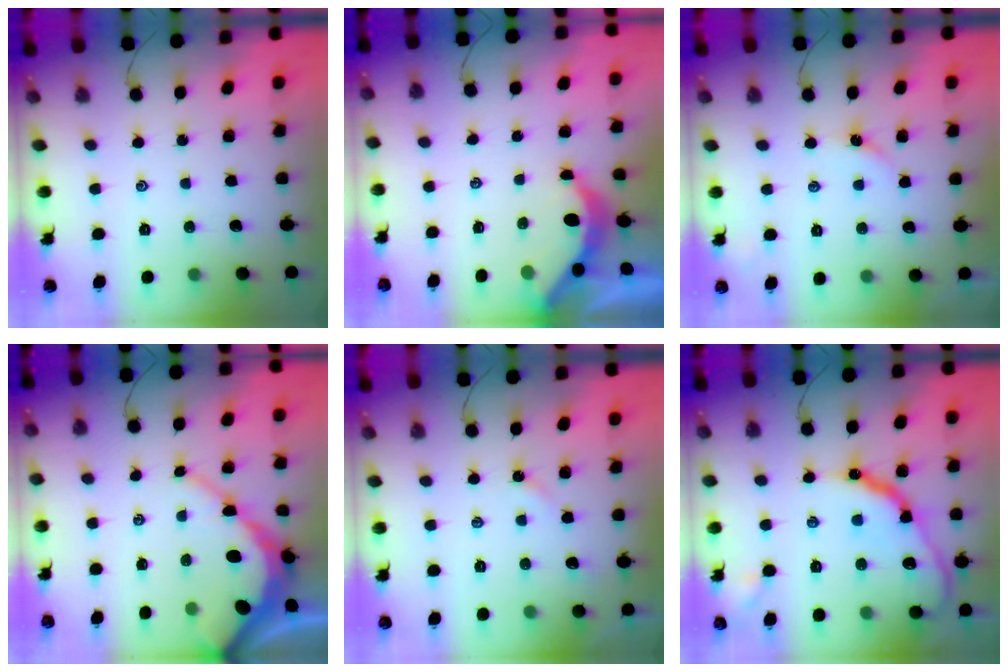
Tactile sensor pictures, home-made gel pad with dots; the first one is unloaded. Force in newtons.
{"total": 3.9, "press": 3.9, "slide": 0.5}
{"total": 2.3, "press": 2.3, "slide": 0.4}
{"total": 8.7, "press": 8.6, "slide": 0.9}
{"total": 2.7, "press": 2.7, "slide": 0.5}
{"total": 15.2, "press": 15.2, "slide": 1.3}